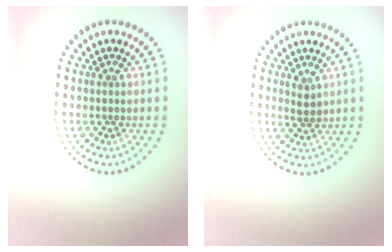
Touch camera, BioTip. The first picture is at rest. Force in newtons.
{"total": 1.2, "press": 1.0, "slide": 0.6}